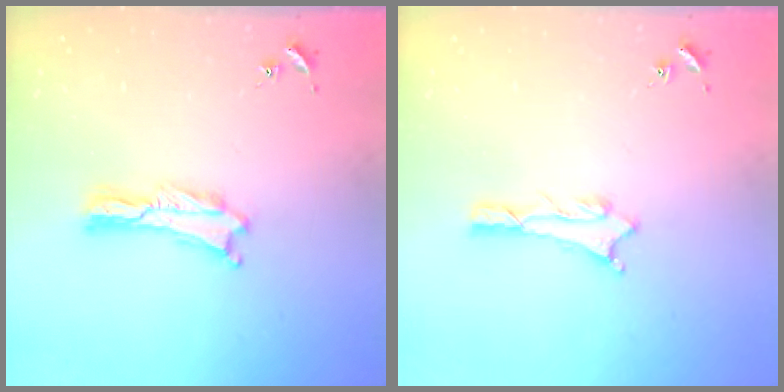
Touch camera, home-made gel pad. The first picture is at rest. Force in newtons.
{"total": 1.1, "press": 1.0, "slide": 0.1}